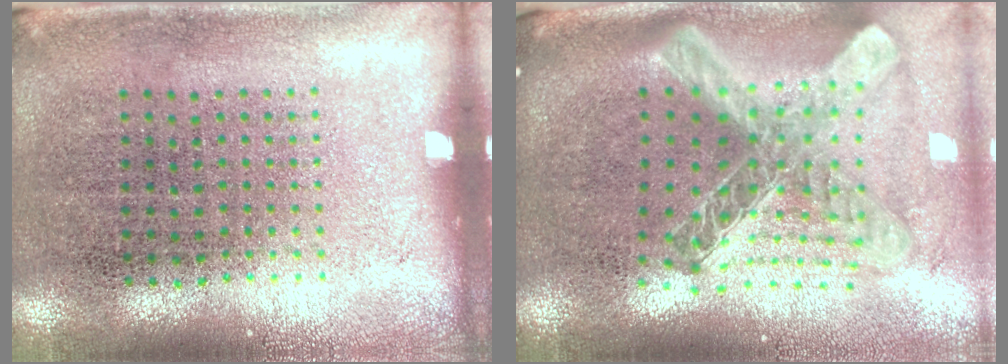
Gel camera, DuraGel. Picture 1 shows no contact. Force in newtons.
{"total": 2.8, "press": 2.1, "slide": 1.9}